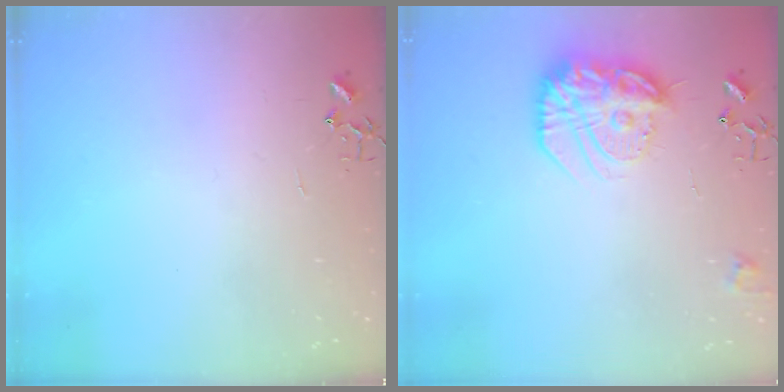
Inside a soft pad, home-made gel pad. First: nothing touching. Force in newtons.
{"total": 18.0, "press": 18.0, "slide": 1.3}